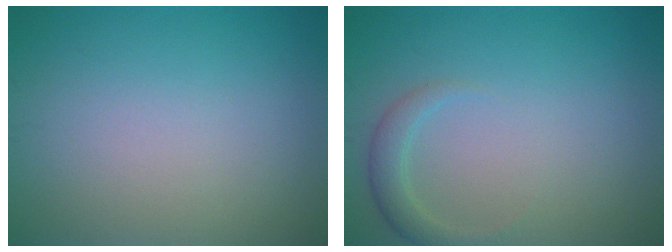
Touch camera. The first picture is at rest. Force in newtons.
{"total": 1.9, "press": 1.9, "slide": 0.1}